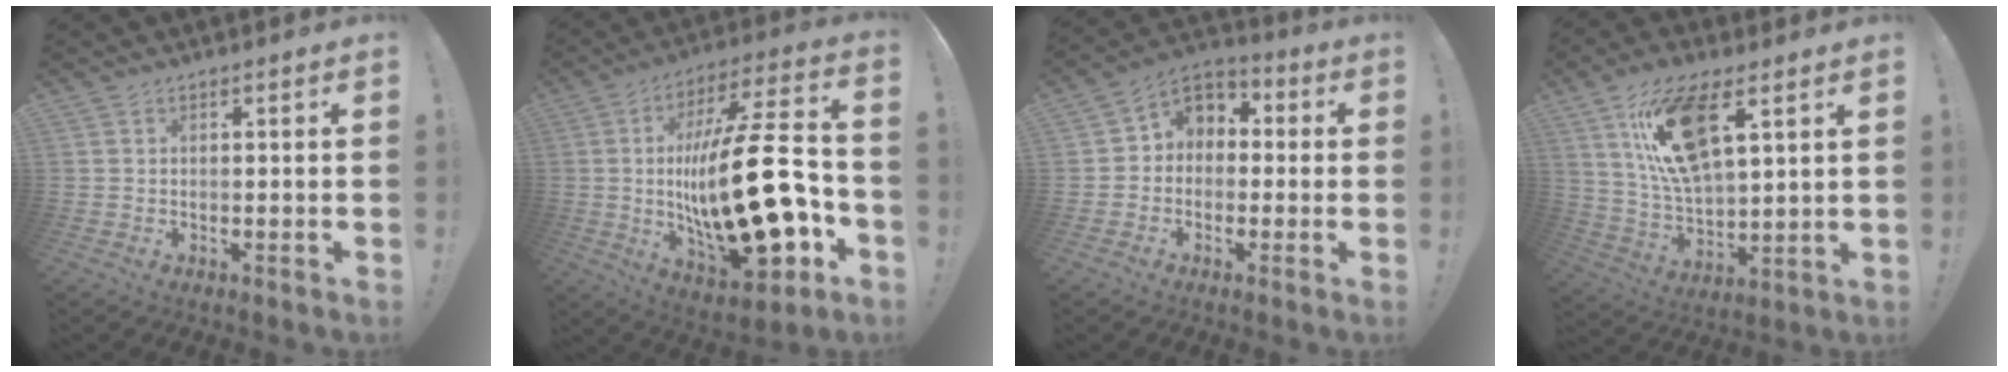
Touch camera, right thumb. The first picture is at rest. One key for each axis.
{"total": 29.7, "fx": -3.6, "fy": 10.3, "fz": 27.6, "tx": -0.494, "ty": 0.018, "tz": -0.061}
{"total": 5.7, "fx": -0.8, "fy": 5.4, "fz": 1.6, "tx": -0.018, "ty": 0.007, "tz": -0.011}
{"total": 18.3, "fx": 8.7, "fy": 7.9, "fz": 14.1, "tx": -0.260, "ty": -0.027, "tz": 0.150}